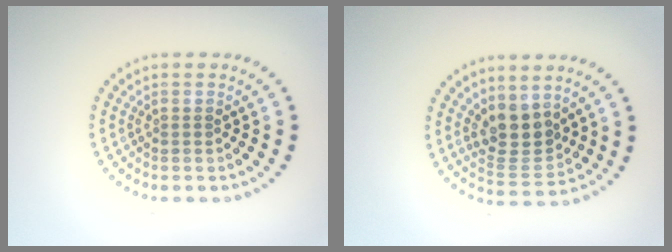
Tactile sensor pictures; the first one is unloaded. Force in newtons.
{"total": 3.6, "press": 3.2, "slide": 1.5}